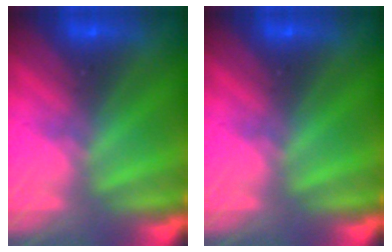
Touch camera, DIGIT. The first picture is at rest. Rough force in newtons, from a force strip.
{"total": 0.0}